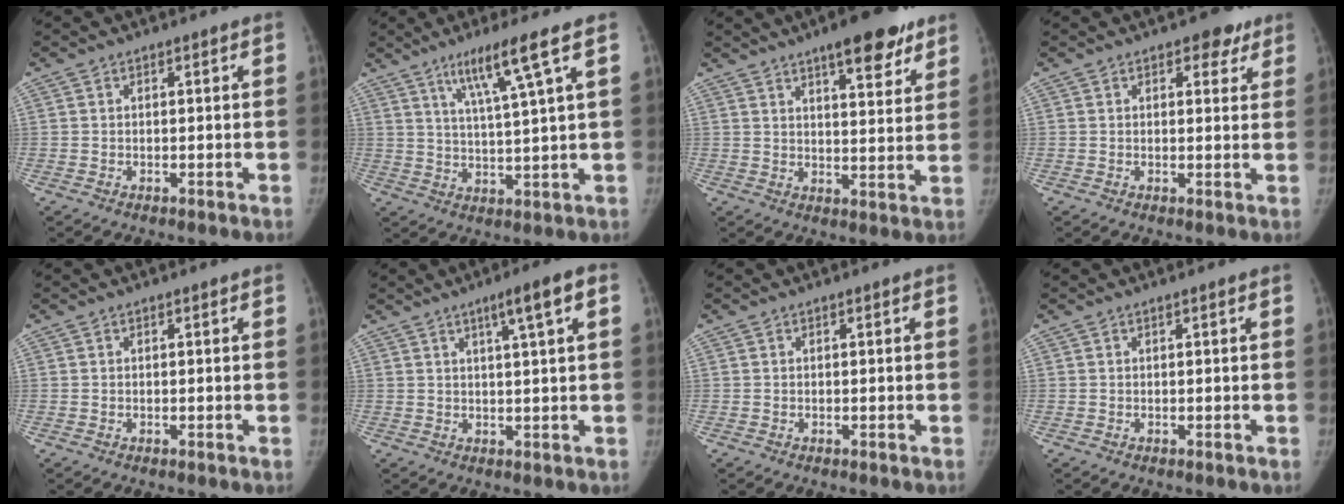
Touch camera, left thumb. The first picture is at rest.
{"total": 9.7, "force": [5.2, -0.6, 8.1], "torque": [-0.148, -0.023, 0.096]}
{"total": 12.2, "force": [8.1, 3.8, 8.4], "torque": [-0.085, -0.036, 0.111]}
{"total": 4.0, "force": [2.5, 2.5, 2.0], "torque": [0.004, -0.009, 0.028]}
{"total": 0.0}
{"total": 6.3, "force": [2.7, 0.2, 5.6], "torque": [-0.087, 0.002, 0.044]}
{"total": 0.0}
{"total": 0.0}